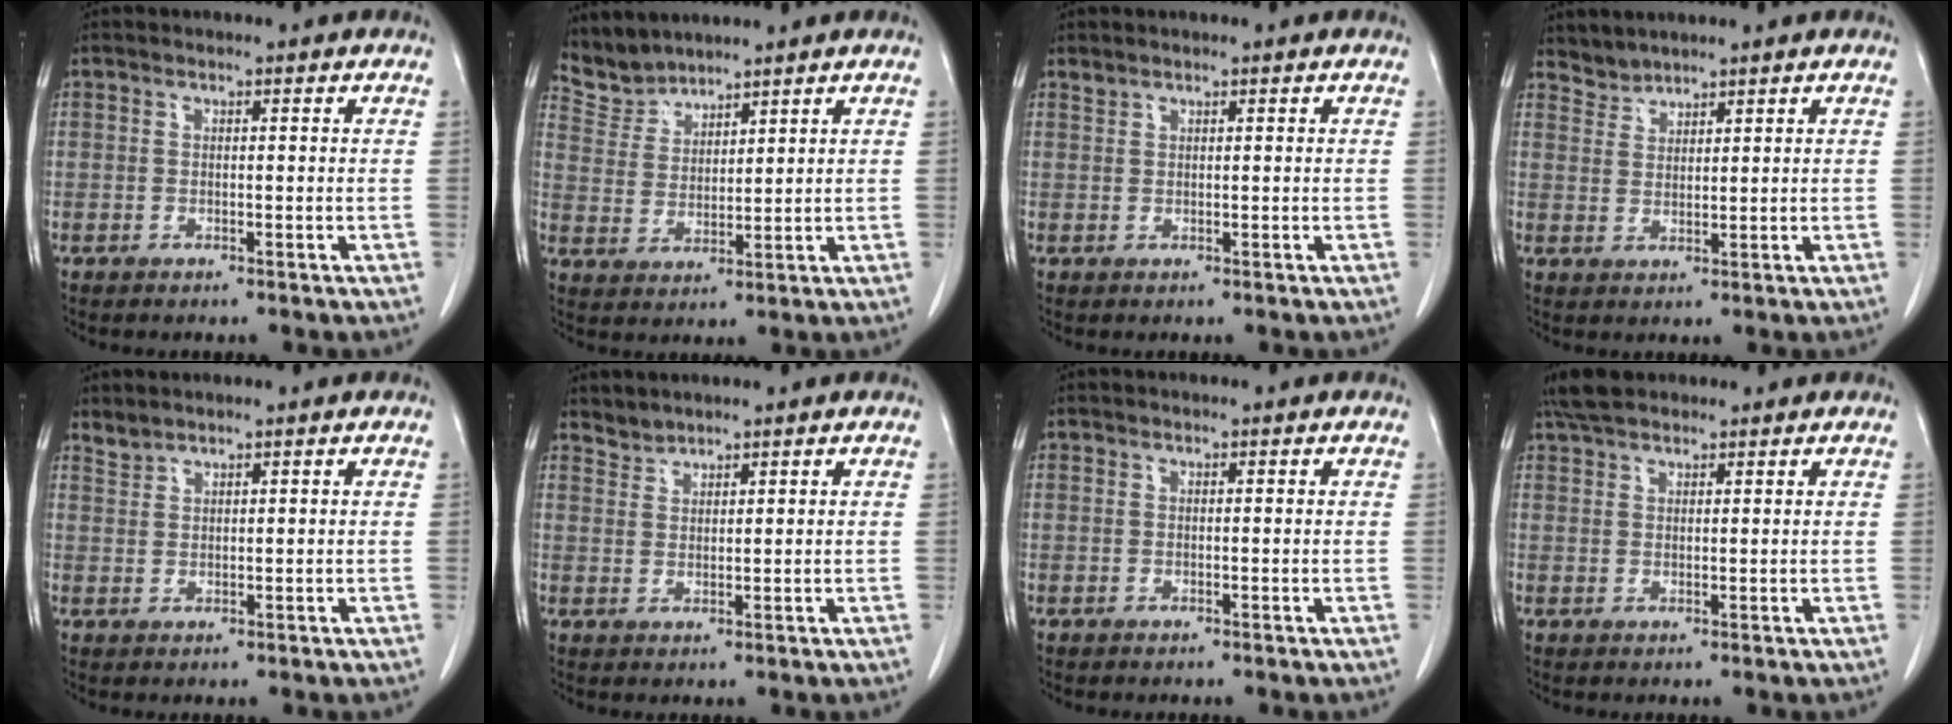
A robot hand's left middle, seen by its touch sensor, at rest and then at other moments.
{"total": 5.1, "force": [5.0, 0.9, -0.6], "torque": [0.005, 0.006, 0.113]}
{"total": 0.7, "force": [0.7, 0.0, 0.0], "torque": [-0.005, 0.003, 0.016]}
{"total": 2.5, "force": [2.3, 0.3, -0.7], "torque": [0.011, 0.006, 0.051]}
{"total": 1.5, "force": [1.5, 0.1, 0.0], "torque": [-0.003, 0.004, 0.035]}
{"total": 1.9, "force": [1.9, 0.2, -0.4], "torque": [0.007, 0.003, 0.038]}
{"total": 0.0}
{"total": 4.2, "force": [3.6, 1.6, 1.6], "torque": [-0.038, 0.016, 0.069]}